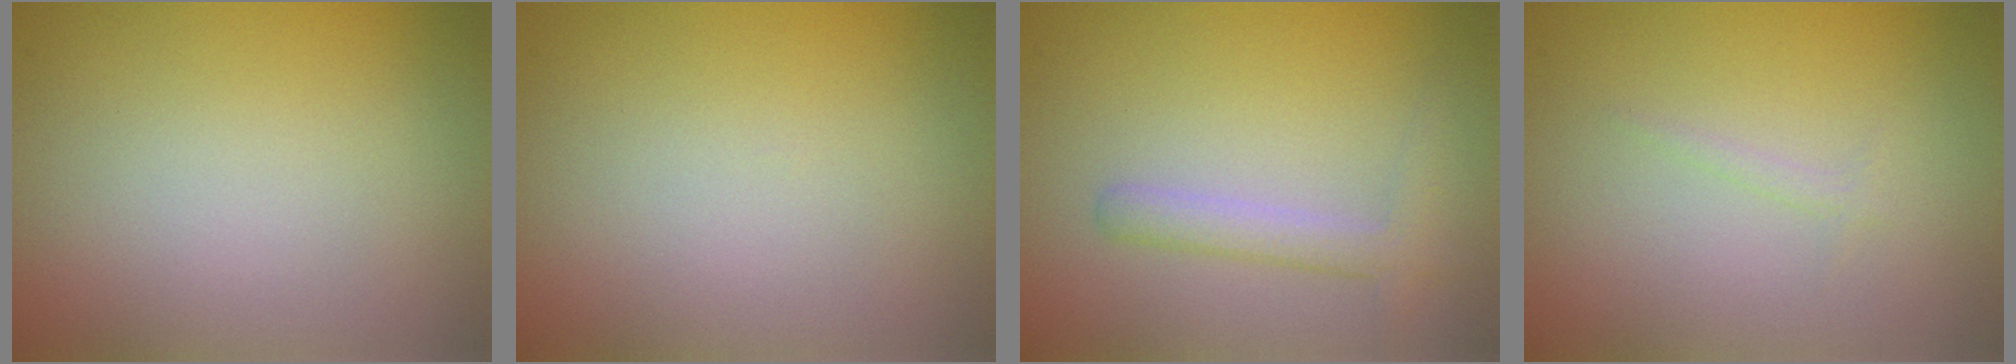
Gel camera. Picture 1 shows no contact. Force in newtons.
{"total": 0.0}
{"total": 2.2, "press": 2.2, "slide": 0.2}
{"total": 0.6, "press": 0.6, "slide": 0.0}